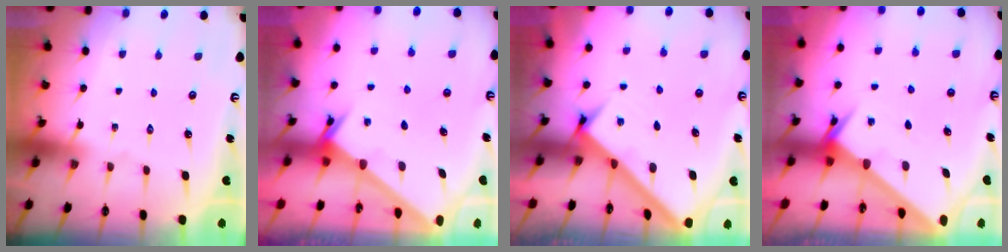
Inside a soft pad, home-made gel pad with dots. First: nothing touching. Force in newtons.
{"total": 2.6, "press": 2.6, "slide": 0.2}
{"total": 2.8, "press": 2.7, "slide": 0.3}
{"total": 2.0, "press": 2.0, "slide": 0.0}